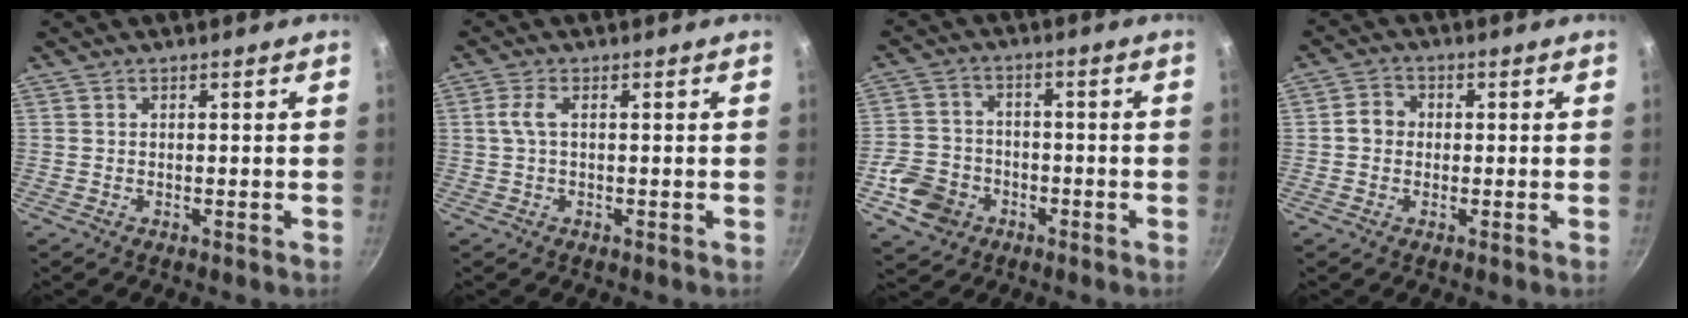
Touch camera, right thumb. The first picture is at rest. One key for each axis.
{"total": 2.6, "fx": 0.3, "fy": 1.0, "fz": 2.3, "tx": -0.064, "ty": 0.008, "tz": 0.007}
{"total": 8.8, "fx": -3.9, "fy": 7.1, "fz": 3.5, "tx": -0.049, "ty": 0.022, "tz": -0.068}
{"total": 3.7, "fx": -0.1, "fy": 3.3, "fz": 1.7, "tx": -0.018, "ty": 0.012, "tz": -0.008}